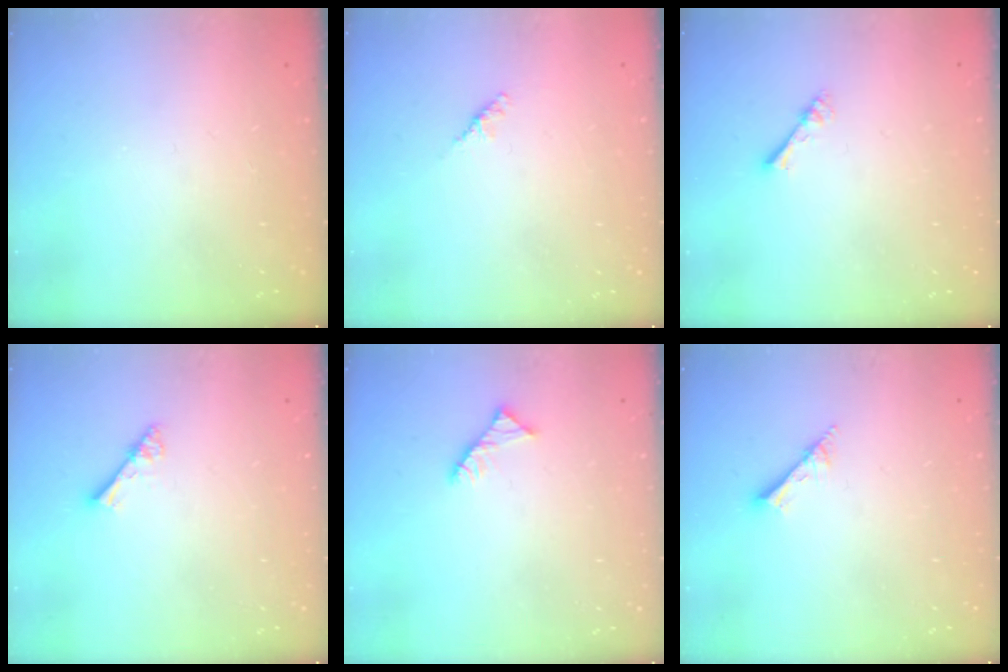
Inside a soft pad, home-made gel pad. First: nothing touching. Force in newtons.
{"total": 1.8, "press": 1.7, "slide": 0.6}
{"total": 2.4, "press": 2.4, "slide": 0.2}
{"total": 2.8, "press": 2.8, "slide": 0.3}
{"total": 2.9, "press": 2.9, "slide": 0.4}
{"total": 2.0, "press": 2.0, "slide": 0.1}